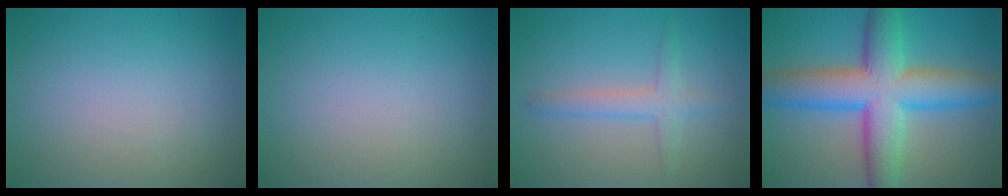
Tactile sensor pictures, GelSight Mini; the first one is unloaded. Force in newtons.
{"total": 0.0}
{"total": 2.3, "press": 2.3, "slide": 0.1}
{"total": 10.2, "press": 10.2, "slide": 0.3}